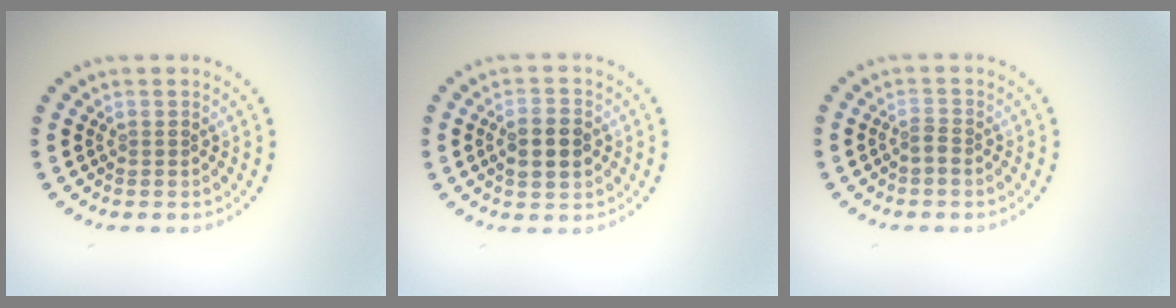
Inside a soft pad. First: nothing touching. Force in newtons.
{"total": 3.7, "press": 3.7, "slide": 0.2}
{"total": 1.1, "press": 0.8, "slide": 0.6}